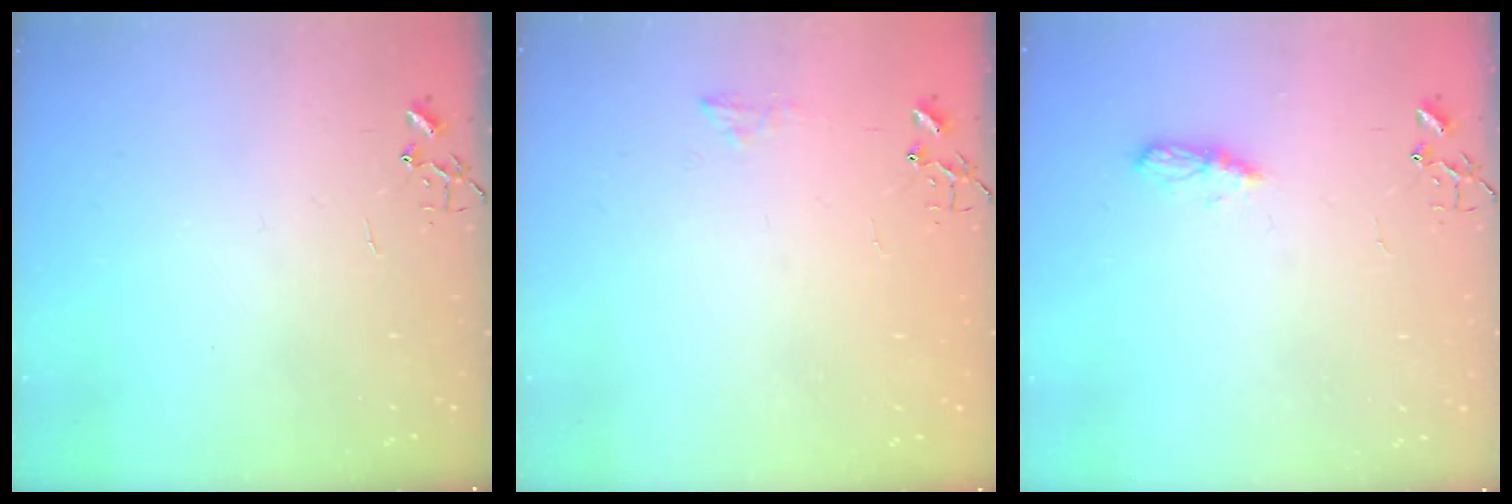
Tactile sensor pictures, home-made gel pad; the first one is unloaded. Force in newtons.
{"total": 6.9, "press": 6.8, "slide": 0.7}
{"total": 5.1, "press": 5.1, "slide": 0.5}